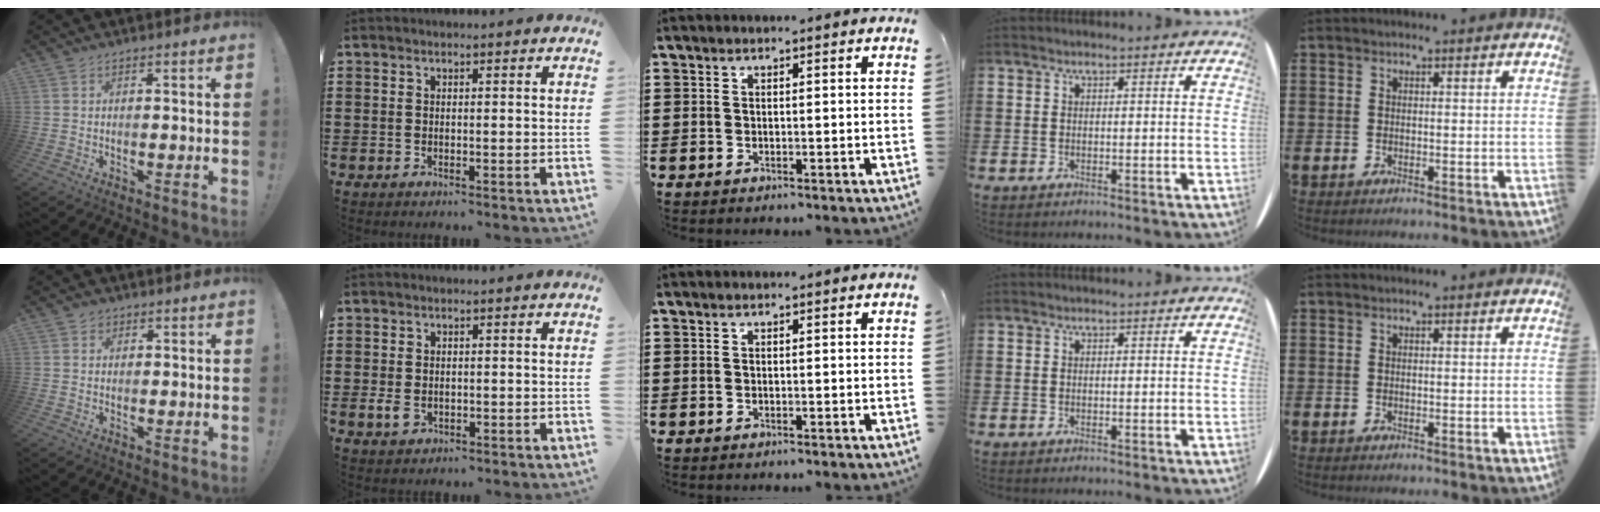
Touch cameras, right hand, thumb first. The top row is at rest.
{"thumb": {"total": 1.4, "force": [0.6, 1.3, 0.3], "torque": [0.000, -0.001, 0.009]}, "index": {"total": 1.9, "force": [-0.3, 1.4, 1.3], "torque": [-0.034, -0.001, -0.008]}}